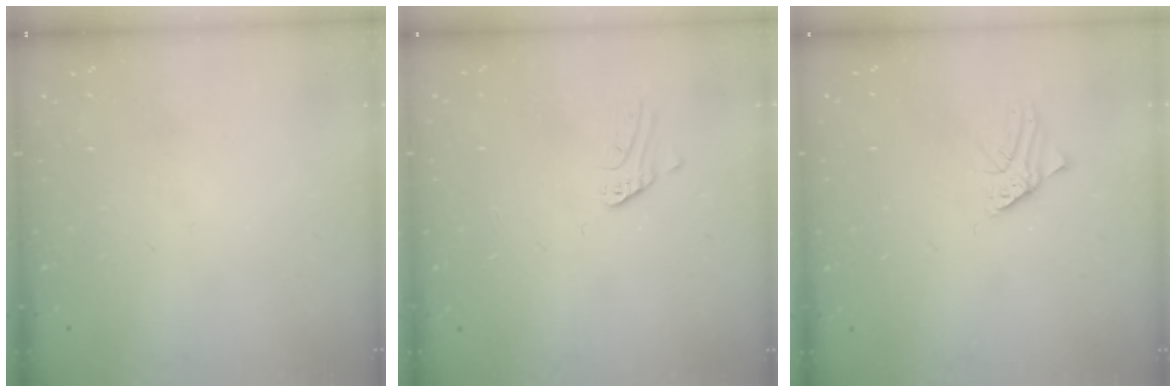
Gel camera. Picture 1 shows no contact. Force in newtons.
{"total": 2.3, "press": 2.3, "slide": 0.2}
{"total": 1.6, "press": 1.6, "slide": 0.2}